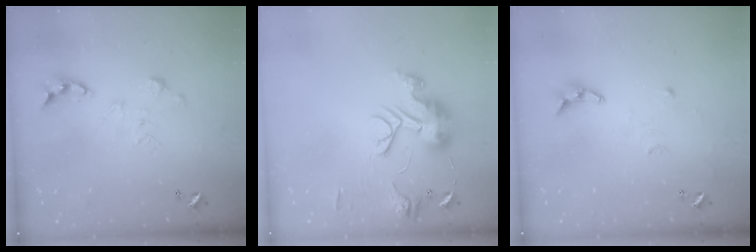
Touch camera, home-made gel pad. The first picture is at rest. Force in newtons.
{"total": 13.5, "press": 13.5, "slide": 1.0}
{"total": 9.0, "press": 9.0, "slide": 0.5}